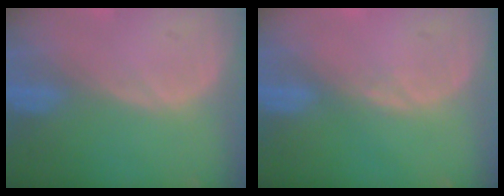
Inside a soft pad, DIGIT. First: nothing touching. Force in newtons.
{"total": 0.5, "press": 0.5, "slide": 0.1}